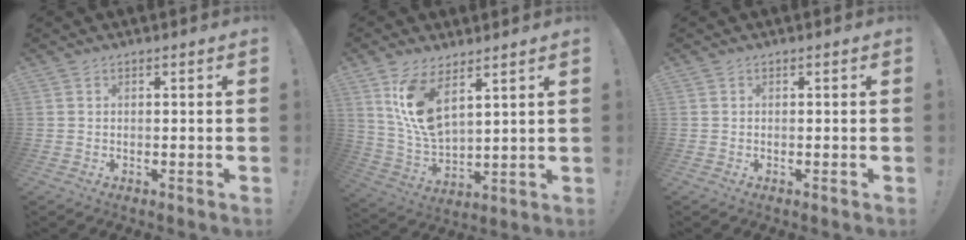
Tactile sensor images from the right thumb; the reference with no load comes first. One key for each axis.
{"total": 12.4, "fx": 7.3, "fy": 5.7, "fz": 8.3, "tx": -0.174, "ty": -0.037, "tz": 0.138}
{"total": 0.0}